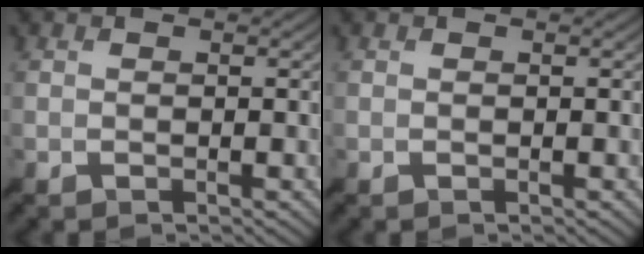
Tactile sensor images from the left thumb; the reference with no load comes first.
{"total": 0.0}